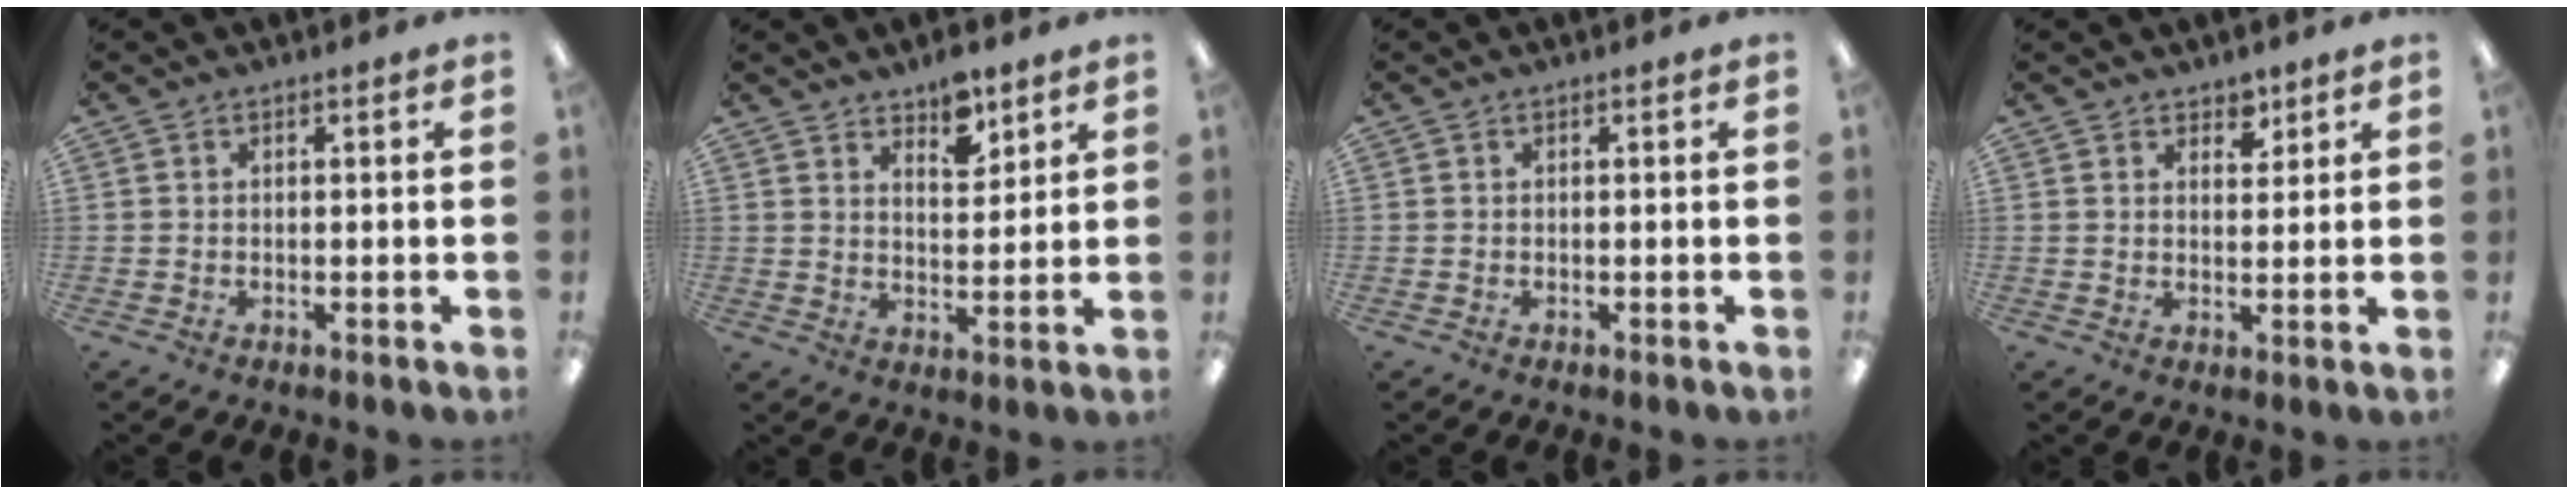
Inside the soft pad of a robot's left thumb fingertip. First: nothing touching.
{"total": 6.4, "force": [5.3, 2.7, 2.4], "torque": [-0.021, -0.034, 0.092]}
{"total": 0.0}
{"total": 3.9, "force": [3.0, 2.3, 0.8], "torque": [0.000, -0.017, 0.052]}